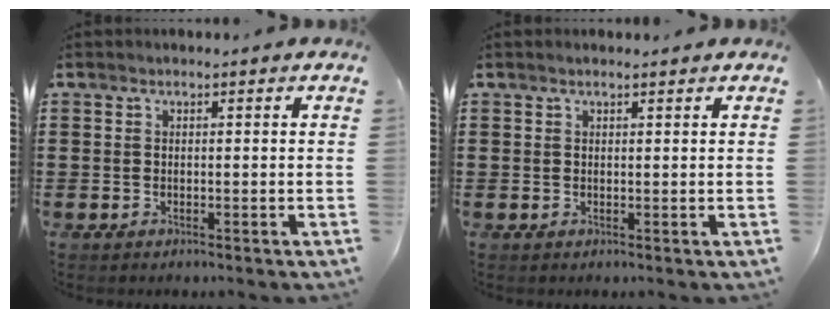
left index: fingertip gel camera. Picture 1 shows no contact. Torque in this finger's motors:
{"motor_torque": [0.71, -0.97, 0.13, 0.02]}